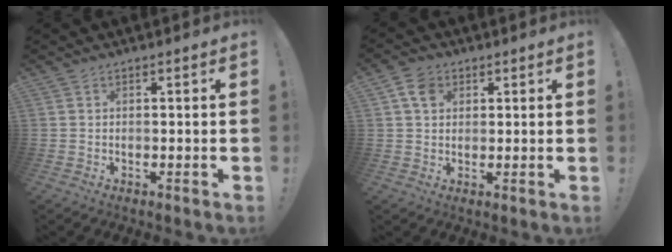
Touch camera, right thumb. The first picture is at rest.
{"total": 6.0, "force": [2.5, 4.5, 3.1], "torque": [-0.050, 0.000, 0.048]}